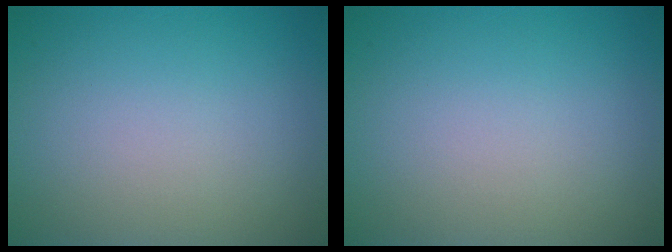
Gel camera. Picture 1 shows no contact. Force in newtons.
{"total": 0.0}